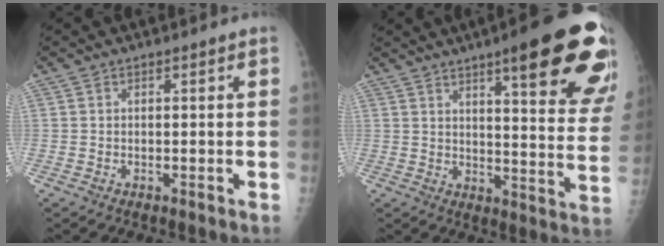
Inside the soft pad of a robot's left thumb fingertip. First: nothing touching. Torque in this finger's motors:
{"motor_torque": [2.43, 2.15, 1.52, -1.24, 0.35]}